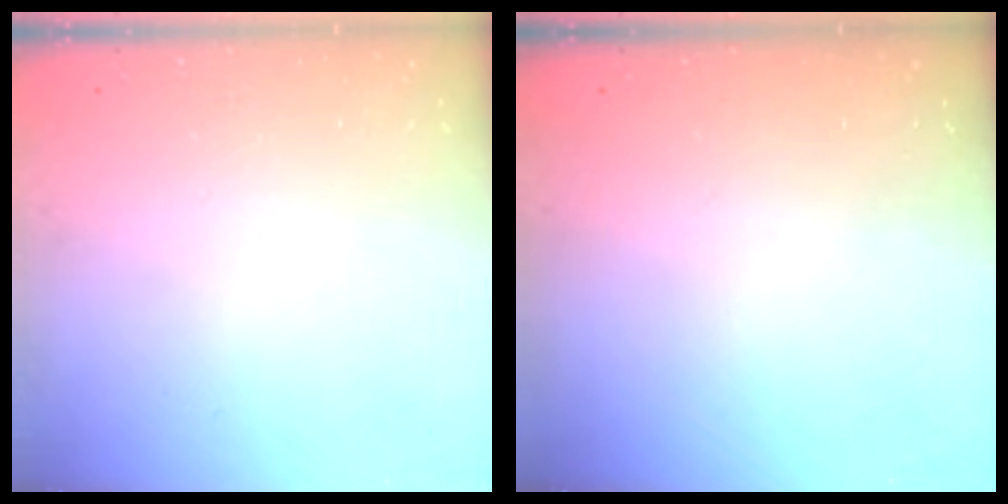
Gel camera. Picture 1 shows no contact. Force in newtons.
{"total": 0.0}